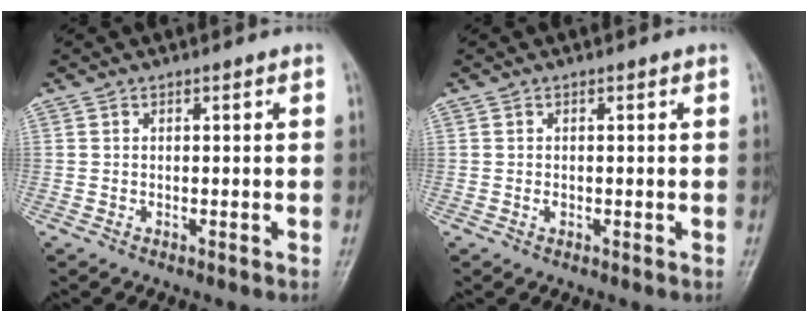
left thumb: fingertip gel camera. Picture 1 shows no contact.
{"total": 0.8, "force": [-0.1, 0.6, 0.5], "torque": [-0.004, 0.001, -0.003]}